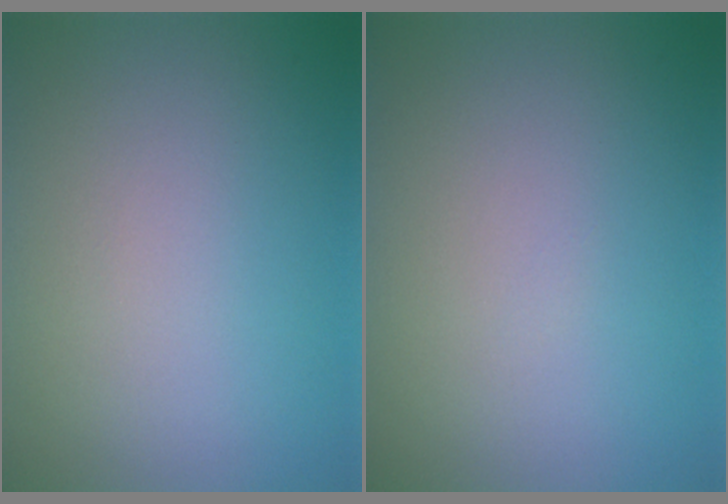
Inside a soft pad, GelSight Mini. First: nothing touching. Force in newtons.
{"total": 0.0}